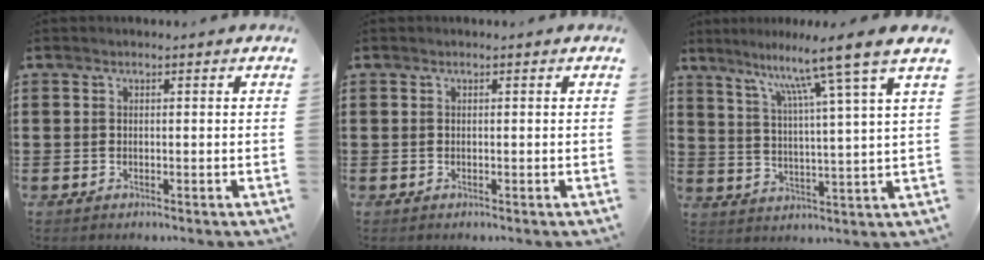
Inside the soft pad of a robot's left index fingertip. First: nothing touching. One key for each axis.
{"total": 0.0}
{"total": 10.0, "fx": 7.7, "fy": -1.2, "fz": 6.3, "tx": -0.134, "ty": -0.041, "tz": 0.117}